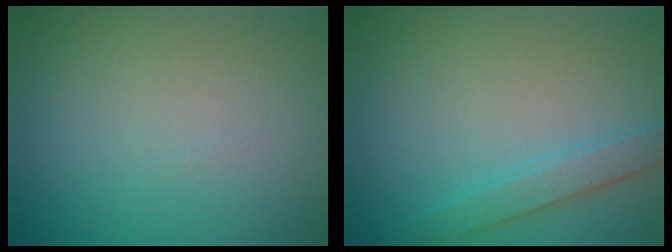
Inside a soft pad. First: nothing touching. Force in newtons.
{"total": 2.1, "press": 2.1, "slide": 0.1}